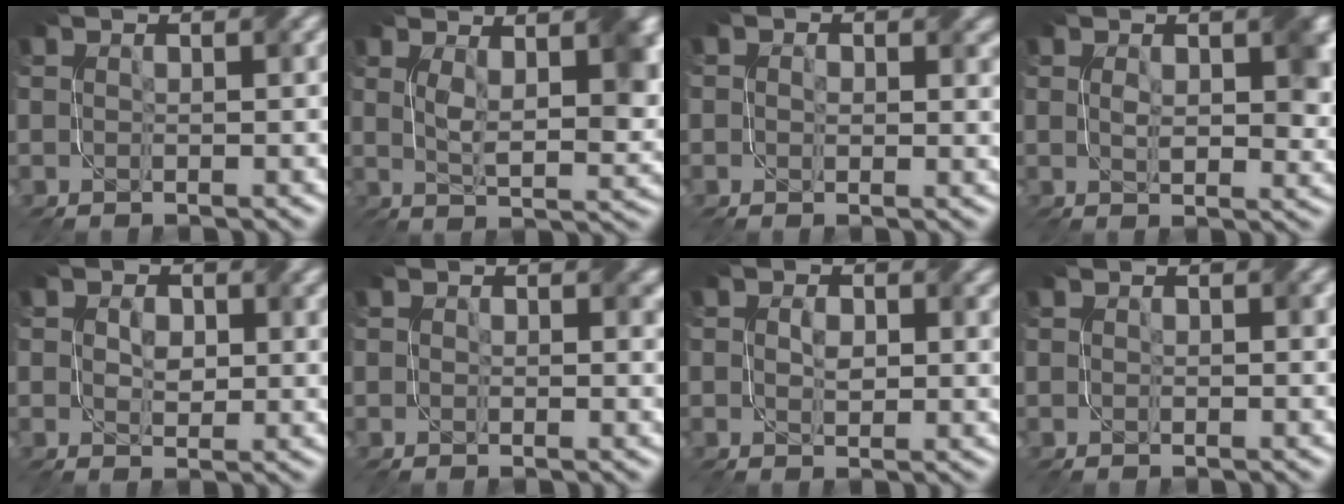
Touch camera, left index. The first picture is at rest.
{"total": 6.9, "force": [2.3, 2.7, 6.0], "torque": [-0.101, -0.008, 0.043]}
{"total": 2.5, "force": [0.5, 1.7, 1.7], "torque": [-0.021, -0.001, 0.005]}
{"total": 4.7, "force": [0.7, 2.4, 4.0], "torque": [-0.061, -0.004, 0.018]}
{"total": 3.0, "force": [0.7, 2.1, 2.1], "torque": [-0.037, -0.004, 0.012]}
{"total": 1.9, "force": [0.8, 1.3, 1.1], "torque": [-0.011, -0.003, 0.007]}
{"total": 2.7, "force": [0.5, 1.7, 2.0], "torque": [-0.037, -0.003, 0.009]}
{"total": 0.5, "force": [0.4, 0.4, 0.2], "torque": [0.001, -0.002, 0.004]}